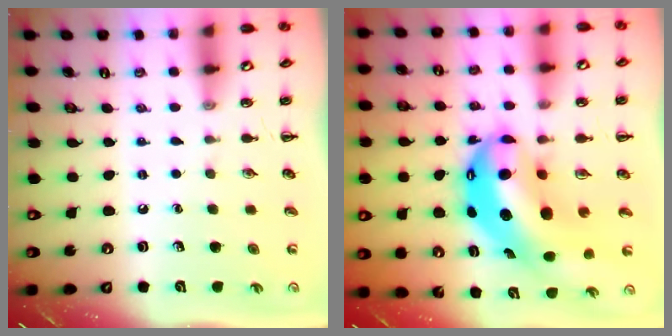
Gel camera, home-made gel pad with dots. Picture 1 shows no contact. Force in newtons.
{"total": 15.2, "press": 14.7, "slide": 4.0}